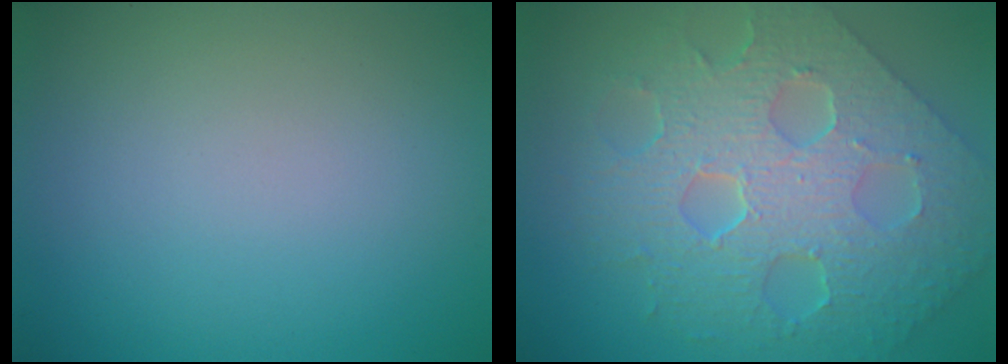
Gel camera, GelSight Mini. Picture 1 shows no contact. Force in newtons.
{"total": 8.8, "press": 6.4, "slide": 6.1}